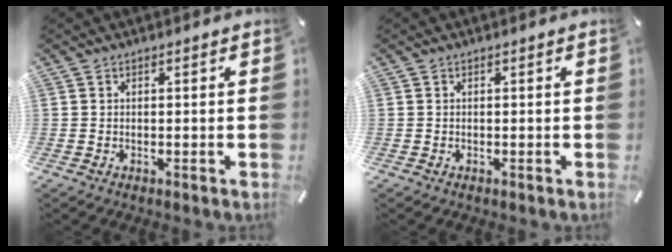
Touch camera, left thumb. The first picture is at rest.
{"total": 0.0}